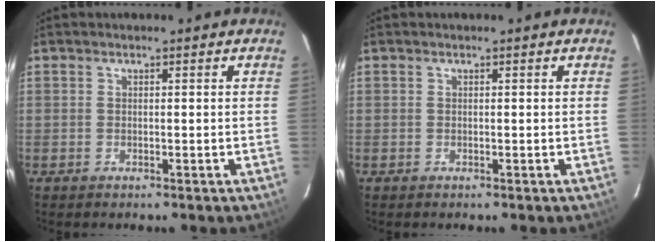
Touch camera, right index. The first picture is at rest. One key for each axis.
{"total": 0.0}